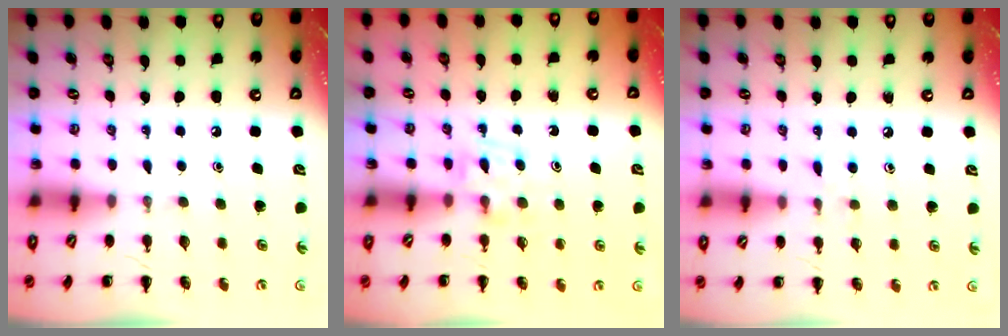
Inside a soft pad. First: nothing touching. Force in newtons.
{"total": 6.2, "press": 6.0, "slide": 1.4}
{"total": 4.2, "press": 3.8, "slide": 1.9}